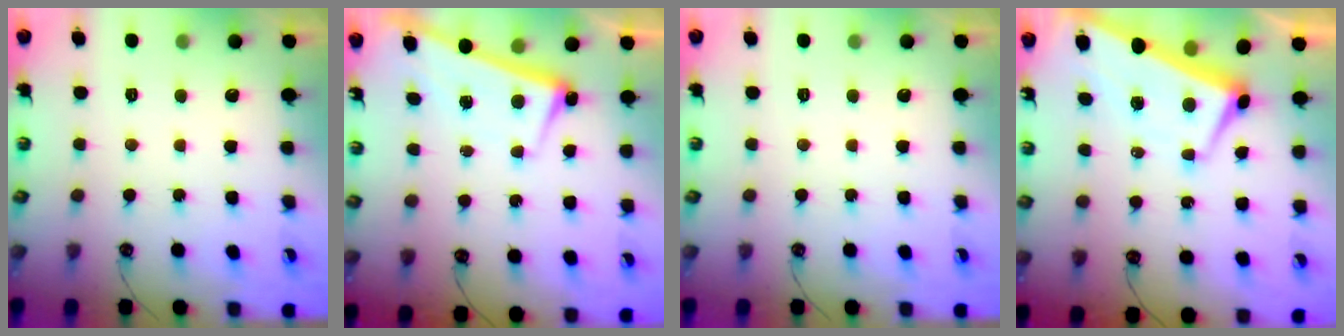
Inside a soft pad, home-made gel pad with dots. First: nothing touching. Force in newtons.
{"total": 2.7, "press": 2.7, "slide": 0.4}
{"total": 0.0}
{"total": 1.2, "press": 0.3, "slide": 1.1}